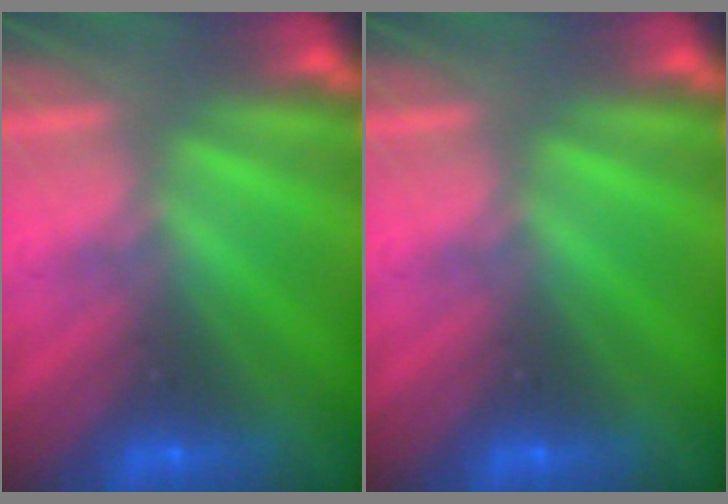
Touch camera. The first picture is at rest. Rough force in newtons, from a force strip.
{"total": 0.0}